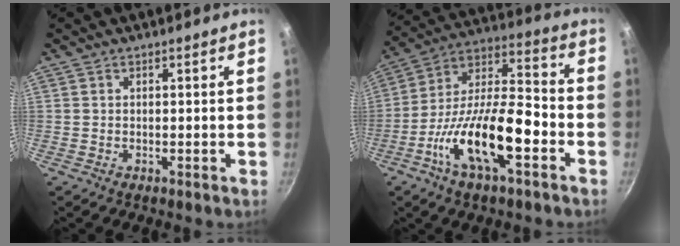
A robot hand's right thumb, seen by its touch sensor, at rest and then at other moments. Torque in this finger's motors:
{"motor_torque": [2.43, 2.36, 1.53, -1.24, 0.21]}